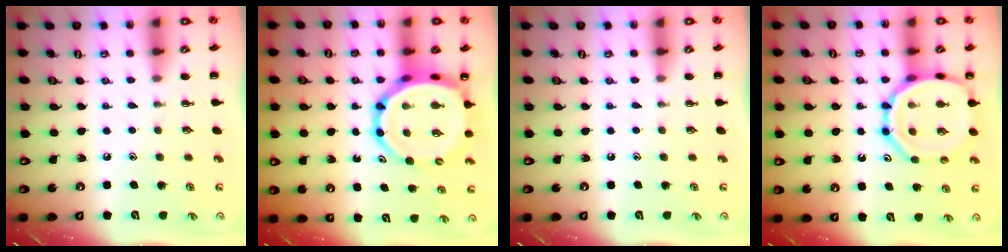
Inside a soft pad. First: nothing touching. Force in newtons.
{"total": 13.1, "press": 12.5, "slide": 3.9}
{"total": 0.0}
{"total": 15.5, "press": 15.2, "slide": 2.8}